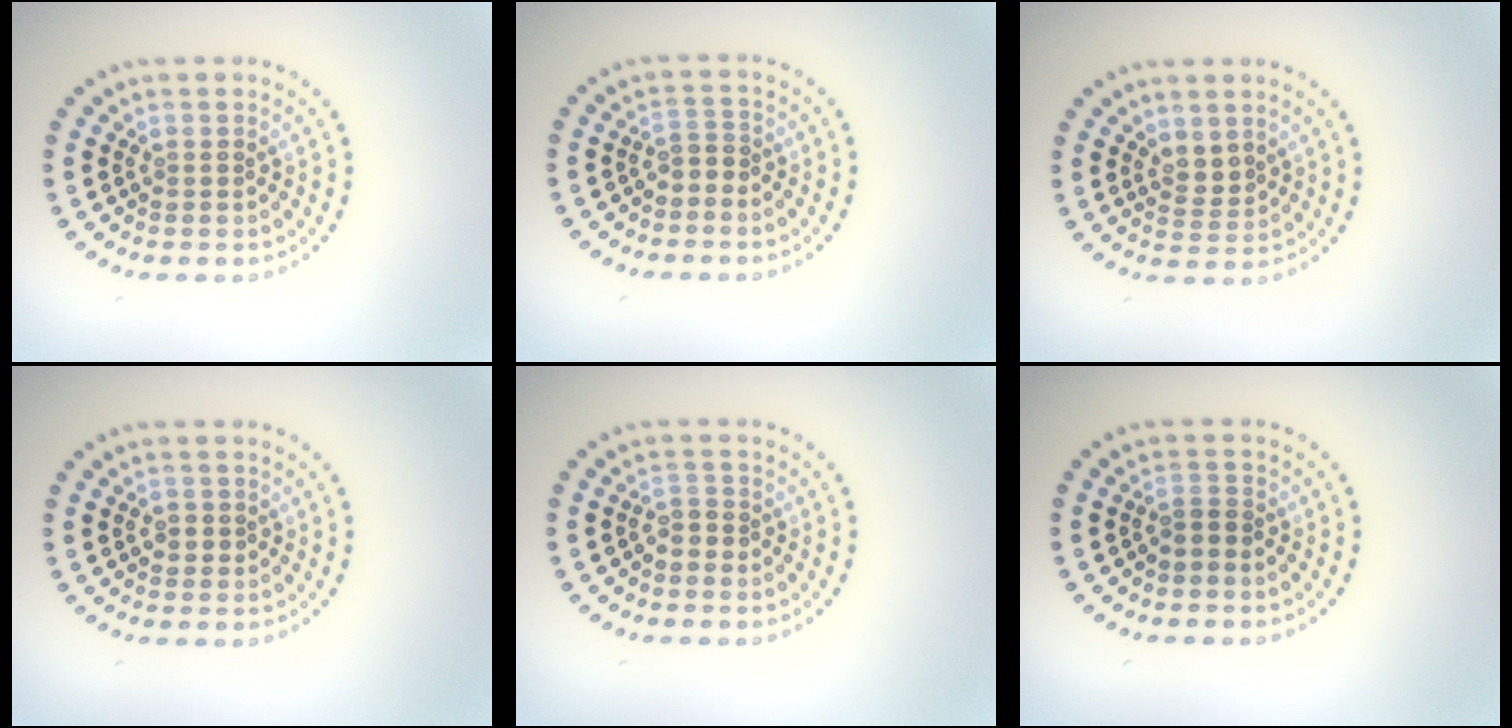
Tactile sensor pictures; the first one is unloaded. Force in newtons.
{"total": 1.4, "press": 1.1, "slide": 1.0}
{"total": 1.8, "press": 1.4, "slide": 1.1}
{"total": 1.1, "press": 1.0, "slide": 0.5}
{"total": 1.1, "press": 0.7, "slide": 0.8}
{"total": 1.2, "press": 0.9, "slide": 0.8}